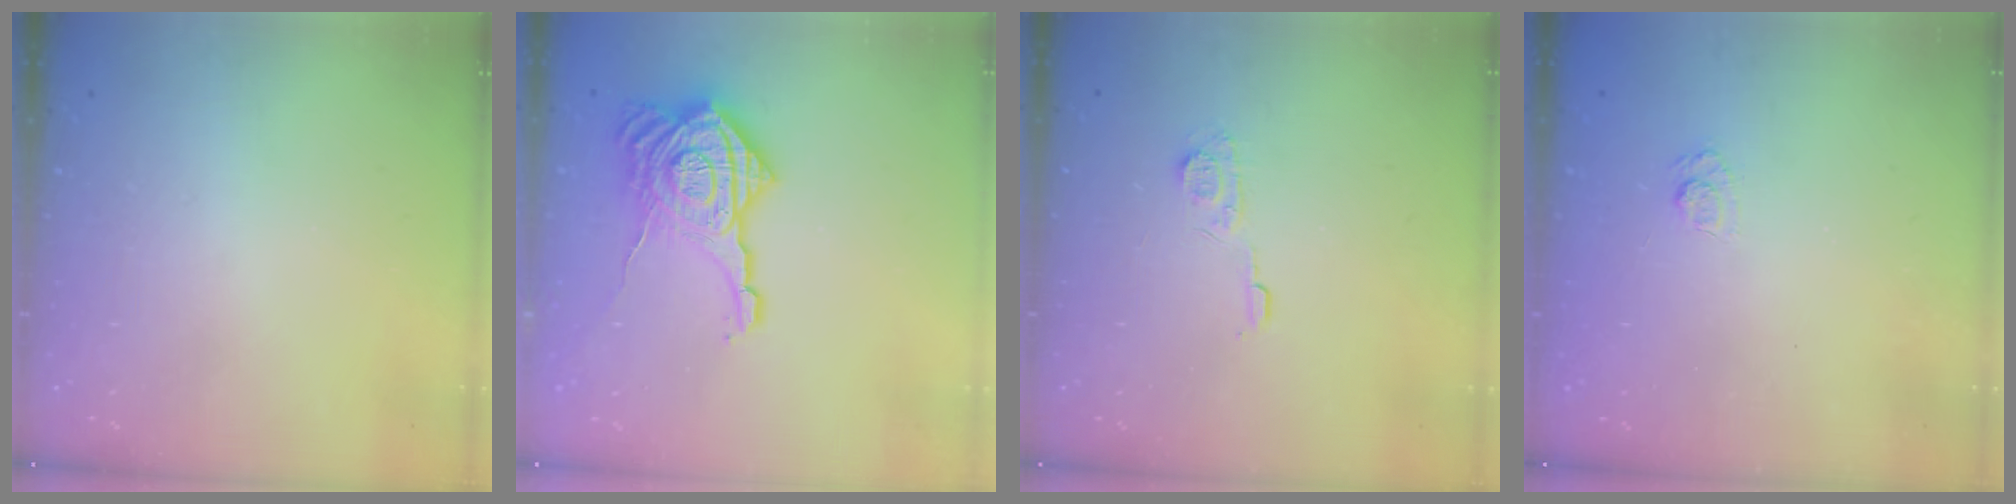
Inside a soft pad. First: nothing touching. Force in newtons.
{"total": 21.5, "press": 21.4, "slide": 1.7}
{"total": 6.2, "press": 6.2, "slide": 0.8}
{"total": 2.5, "press": 2.1, "slide": 1.4}